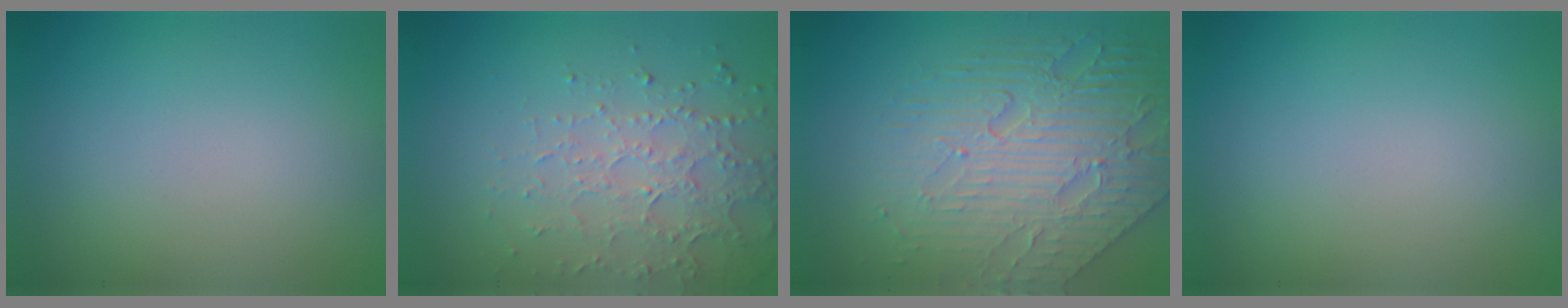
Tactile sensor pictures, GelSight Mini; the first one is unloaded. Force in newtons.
{"total": 4.7, "press": 3.4, "slide": 3.3}
{"total": 7.9, "press": 5.8, "slide": 5.3}
{"total": 0.0}